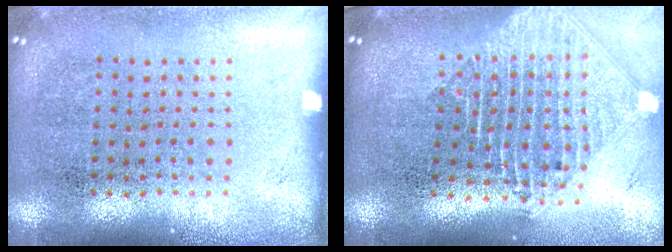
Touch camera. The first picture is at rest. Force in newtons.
{"total": 2.5, "press": 1.9, "slide": 1.5}